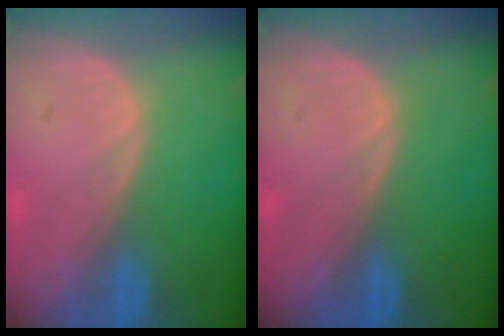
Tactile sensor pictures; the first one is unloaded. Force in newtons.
{"total": 0.0}